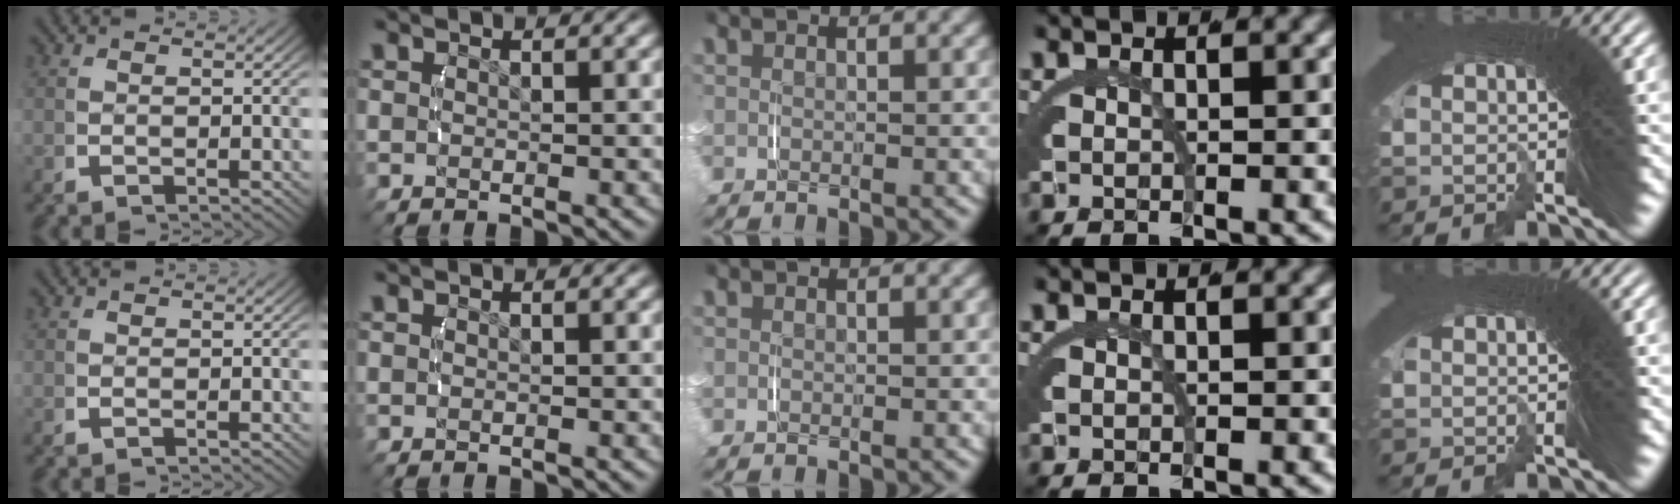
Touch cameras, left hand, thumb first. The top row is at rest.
{}